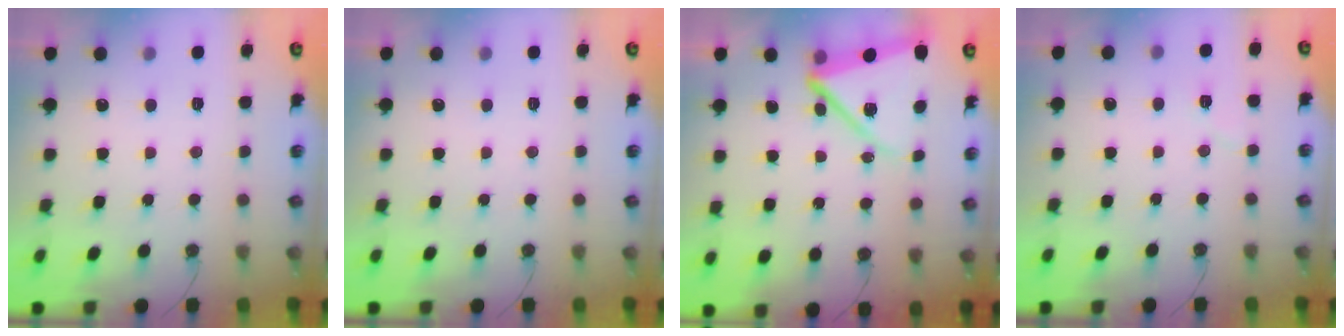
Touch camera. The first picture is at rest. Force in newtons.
{"total": 0.0}
{"total": 12.5, "press": 12.4, "slide": 1.4}
{"total": 5.3, "press": 5.0, "slide": 1.8}